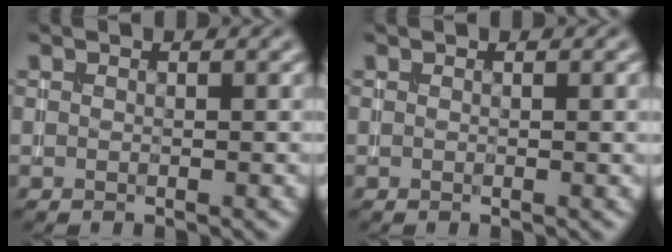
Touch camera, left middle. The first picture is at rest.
{"total": 0.9, "force": [0.1, 0.3, 0.9], "torque": [-0.009, 0.000, 0.000]}